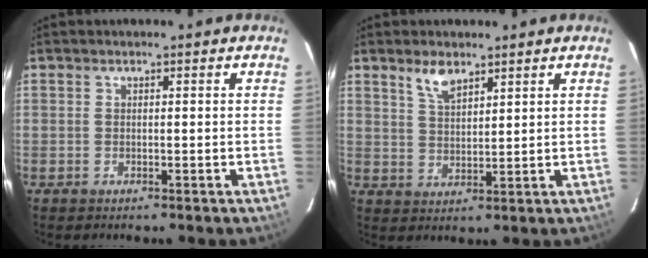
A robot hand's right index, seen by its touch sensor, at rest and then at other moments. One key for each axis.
{"total": 4.8, "fx": 3.4, "fy": 1.8, "fz": 2.7, "tx": -0.051, "ty": 0.002, "tz": 0.067}